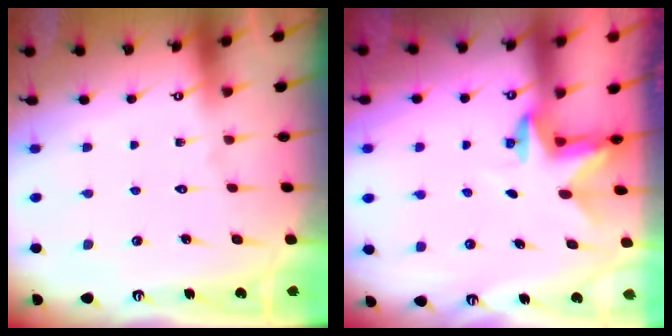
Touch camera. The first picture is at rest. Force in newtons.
{"total": 2.5, "press": 2.5, "slide": 0.4}